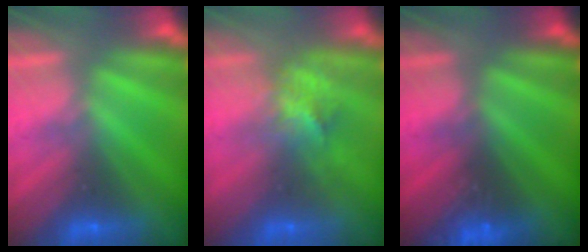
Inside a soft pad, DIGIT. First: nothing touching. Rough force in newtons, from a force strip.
{"total": 2.7}
{"total": 2.9}